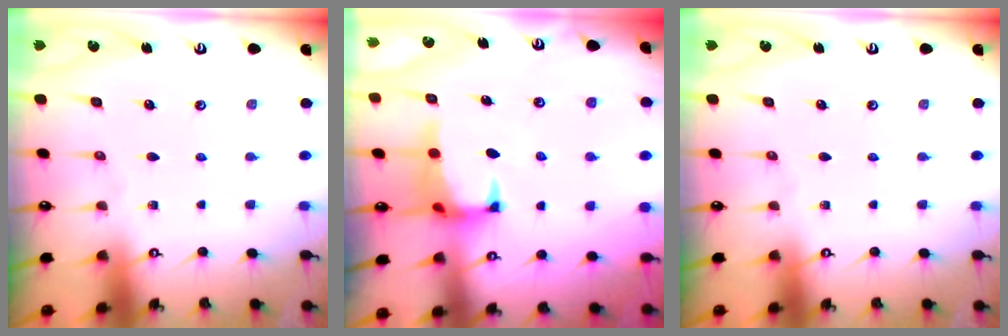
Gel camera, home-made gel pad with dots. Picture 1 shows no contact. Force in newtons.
{"total": 1.0, "press": 0.2, "slide": 1.0}
{"total": 0.0}